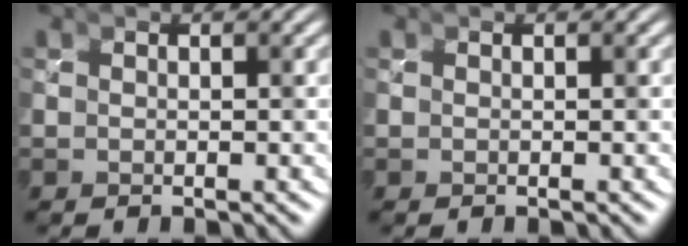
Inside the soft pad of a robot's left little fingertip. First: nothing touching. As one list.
[{"total": 0.0}]